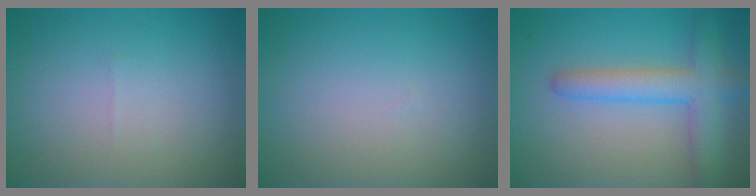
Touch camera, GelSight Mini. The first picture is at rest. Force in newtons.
{"total": 0.0}
{"total": 4.7, "press": 4.7, "slide": 0.3}